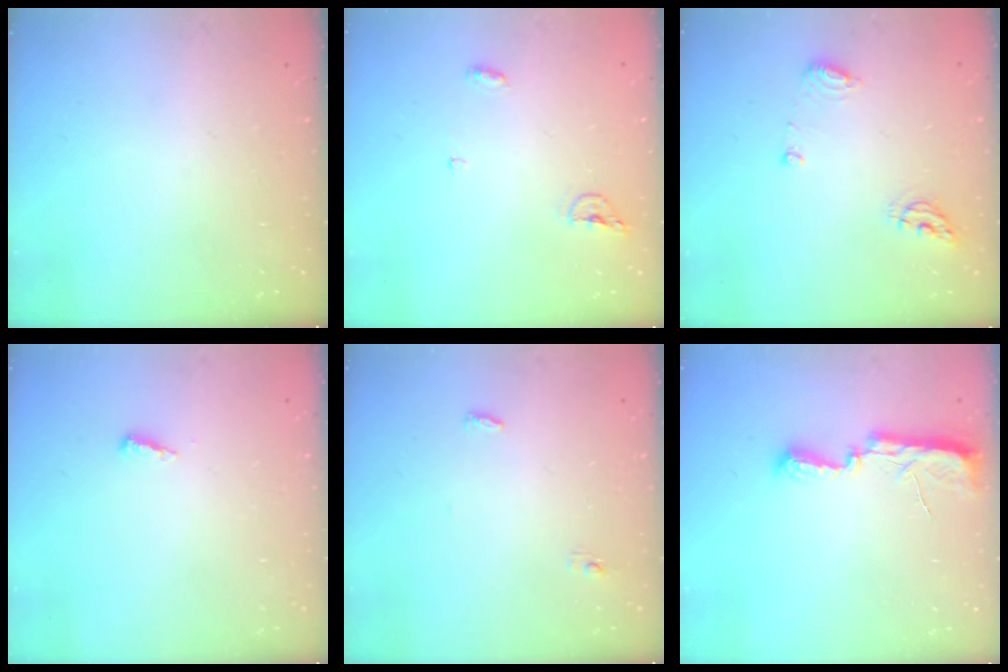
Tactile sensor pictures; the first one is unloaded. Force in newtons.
{"total": 4.8, "press": 4.7, "slide": 1.1}
{"total": 6.9, "press": 6.8, "slide": 0.9}
{"total": 3.1, "press": 3.1, "slide": 0.3}
{"total": 3.4, "press": 3.3, "slide": 0.9}
{"total": 8.1, "press": 8.0, "slide": 0.8}